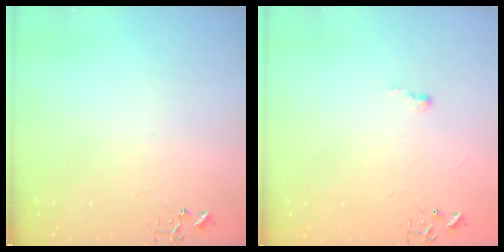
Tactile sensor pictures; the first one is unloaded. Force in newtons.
{"total": 3.5, "press": 3.5, "slide": 0.5}